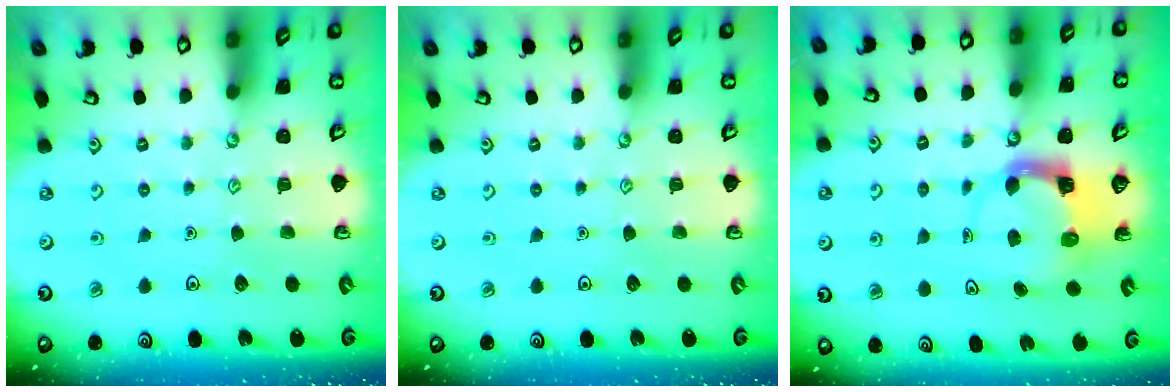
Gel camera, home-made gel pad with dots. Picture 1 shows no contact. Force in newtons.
{"total": 0.0}
{"total": 3.6, "press": 3.6, "slide": 0.6}